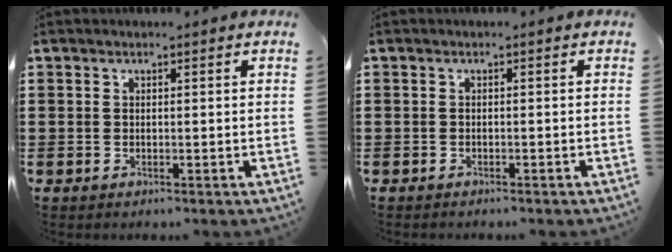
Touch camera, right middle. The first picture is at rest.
{"total": 0.6, "force": [-0.6, 0.1, 0.0], "torque": [-0.001, 0.002, -0.014]}